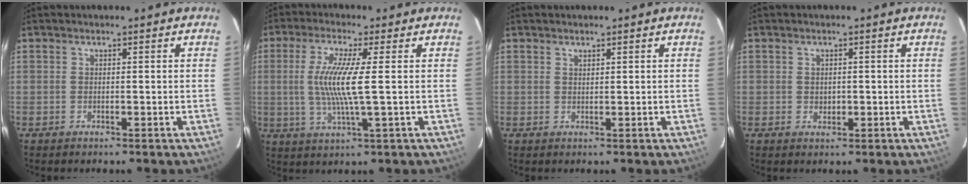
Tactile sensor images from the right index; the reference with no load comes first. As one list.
[{"total": 9.2, "force": [0.4, 0.0, 9.2], "torque": [-0.181, -0.008, 0.010]}, {"total": 0.7, "force": [0.6, 0.2, 0.2], "torque": [-0.003, 0.001, 0.012]}, {"total": 1.5, "force": [0.0, 1.3, 0.6], "torque": [-0.008, 0.000, 0.002]}]